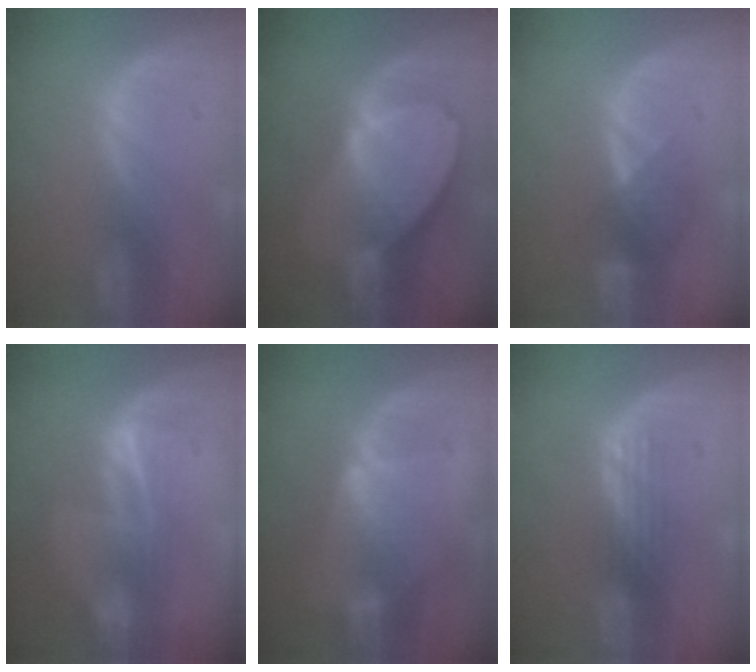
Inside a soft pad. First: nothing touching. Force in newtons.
{"total": 10.4, "press": 9.1, "slide": 5.1}
{"total": 3.9, "press": 3.8, "slide": 0.8}
{"total": 6.8, "press": 5.9, "slide": 3.5}
{"total": 6.5, "press": 6.4, "slide": 0.4}
{"total": 2.9, "press": 2.6, "slide": 1.4}